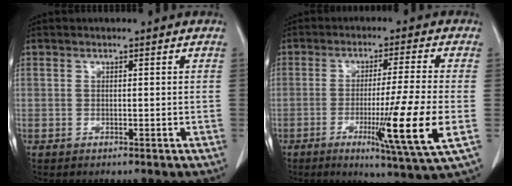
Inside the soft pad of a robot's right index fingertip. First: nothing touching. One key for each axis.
{"total": 13.0, "fx": -3.3, "fy": -1.8, "fz": 12.4, "tx": -0.205, "ty": -0.036, "tz": -0.056}